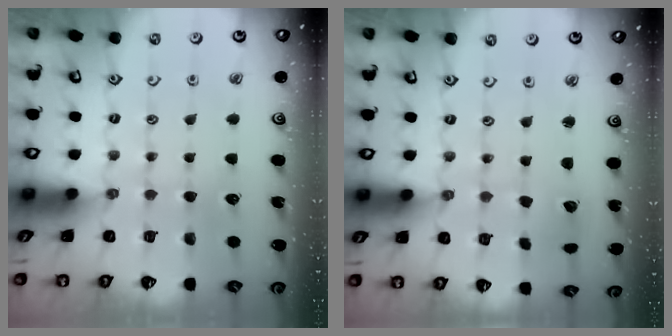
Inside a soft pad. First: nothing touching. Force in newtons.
{"total": 2.6, "press": 2.6, "slide": 0.1}